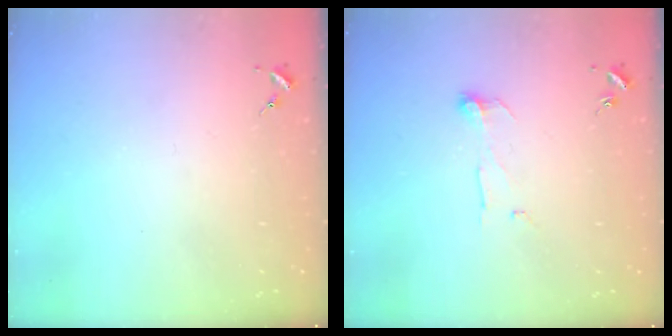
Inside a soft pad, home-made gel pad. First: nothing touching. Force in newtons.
{"total": 6.7, "press": 6.7, "slide": 0.1}